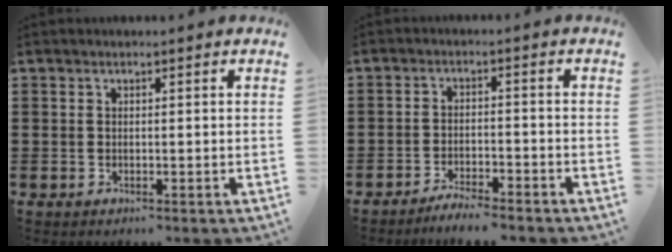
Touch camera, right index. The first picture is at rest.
{"total": 3.2, "force": [-3.1, 0.0, 0.6], "torque": [-0.013, 0.006, -0.064]}